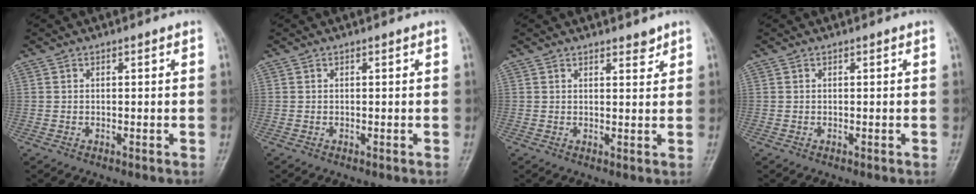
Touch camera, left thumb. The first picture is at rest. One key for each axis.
{"total": 0.0}
{"total": 2.1, "fx": 1.7, "fy": 0.8, "fz": 0.8, "tx": 0.001, "ty": -0.012, "tz": 0.024}
{"total": 0.0}